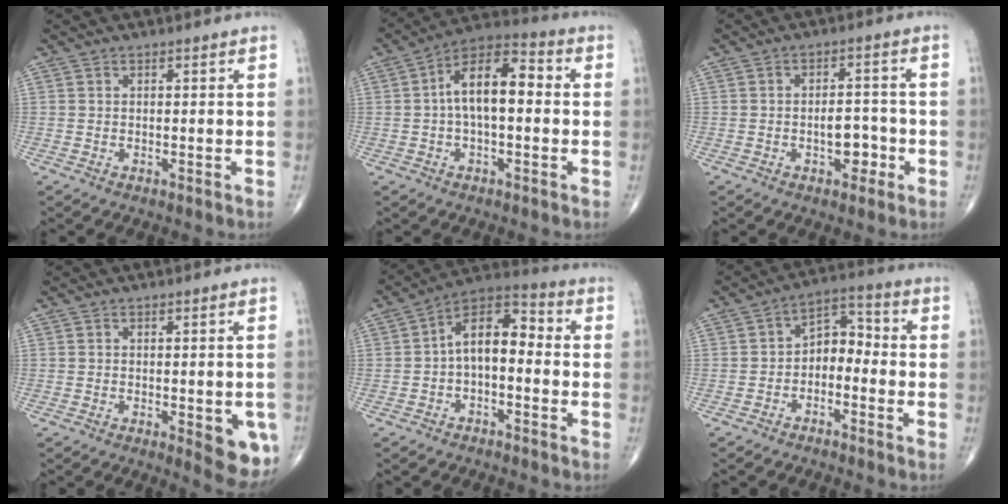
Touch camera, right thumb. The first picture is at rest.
{"total": 12.1, "force": [0.6, 5.9, 10.6], "torque": [-0.173, 0.040, -0.002]}
{"total": 5.2, "force": [-1.8, 3.0, 3.9], "torque": [-0.033, 0.020, -0.026]}
{"total": 7.6, "force": [-2.2, 2.7, 6.8], "torque": [-0.058, -0.010, -0.023]}
{"total": 10.6, "force": [-1.0, 5.8, 8.8], "torque": [-0.127, 0.048, -0.031]}
{"total": 6.7, "force": [-2.4, 4.5, 4.4], "torque": [-0.052, 0.046, -0.052]}